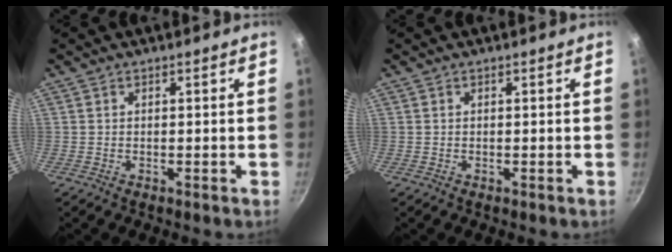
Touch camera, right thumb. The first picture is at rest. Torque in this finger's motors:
{"motor_torque": [-0.12, -0.13, 0.04, 0.02, 0.01]}